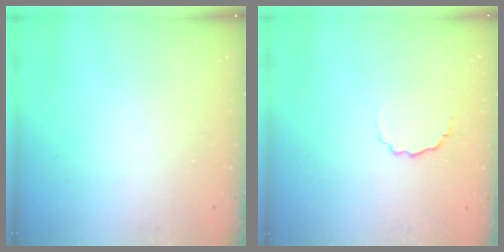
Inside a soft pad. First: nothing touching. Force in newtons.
{"total": 5.0, "press": 4.8, "slide": 1.3}